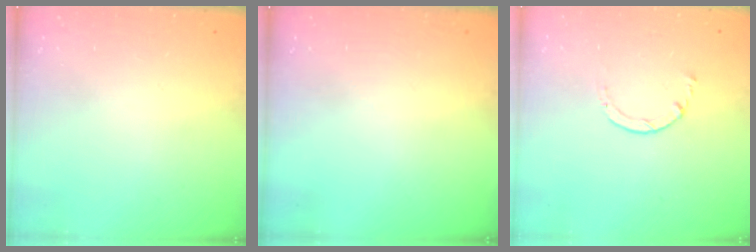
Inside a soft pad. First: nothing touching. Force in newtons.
{"total": 0.0}
{"total": 1.7, "press": 1.6, "slide": 0.2}